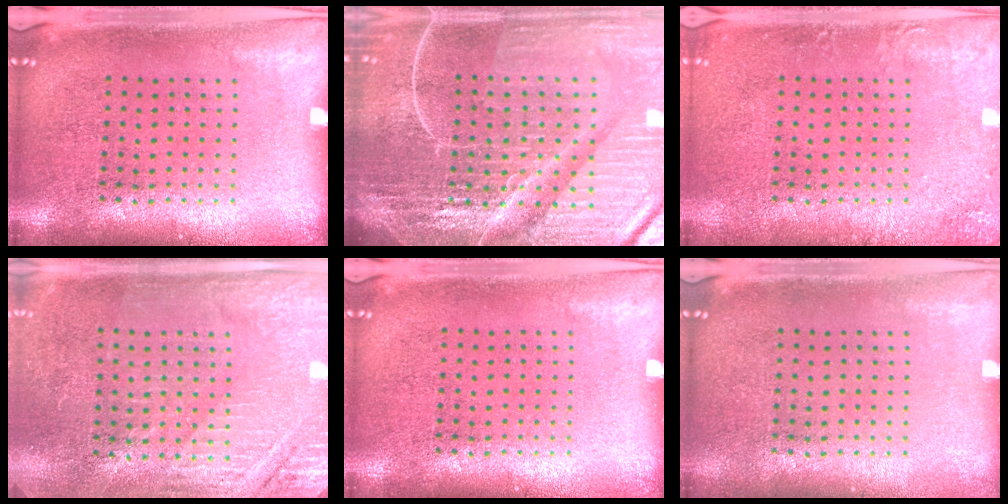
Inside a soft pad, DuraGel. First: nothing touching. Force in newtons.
{"total": 7.1, "press": 6.2, "slide": 3.5}
{"total": 1.6, "press": 1.6, "slide": 0.1}
{"total": 2.9, "press": 2.8, "slide": 0.7}
{"total": 0.0}
{"total": 0.0}